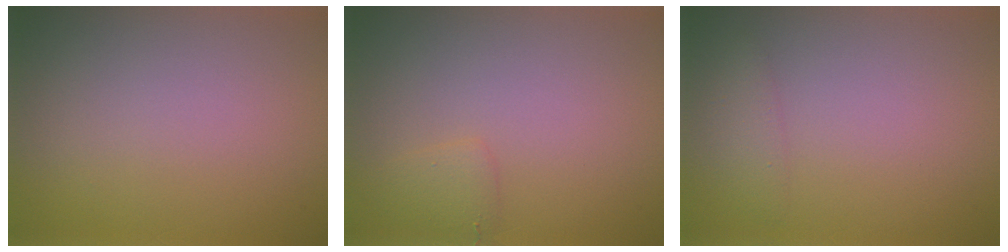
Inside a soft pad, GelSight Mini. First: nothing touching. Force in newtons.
{"total": 1.2, "press": 1.2, "slide": 0.1}
{"total": 1.3, "press": 1.3, "slide": 0.0}